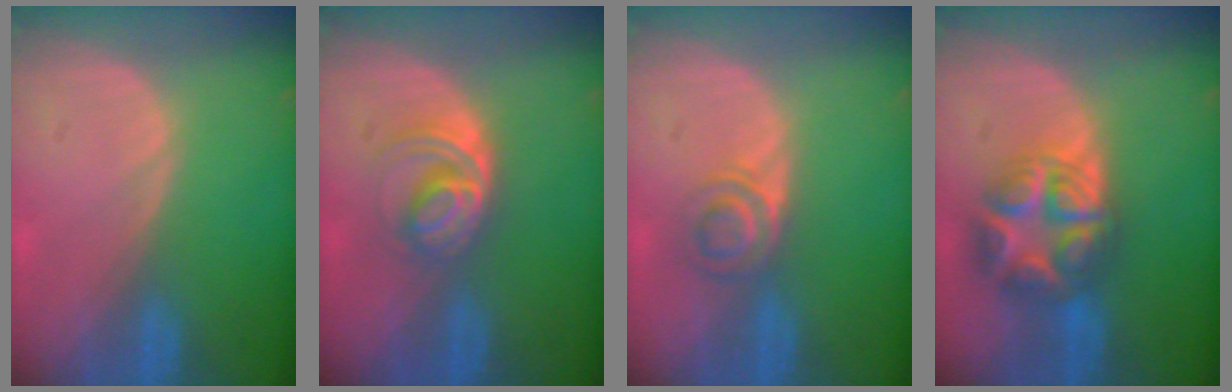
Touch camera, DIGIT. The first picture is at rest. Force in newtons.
{"total": 5.9, "press": 5.2, "slide": 2.7}
{"total": 3.8, "press": 3.6, "slide": 0.9}
{"total": 8.6, "press": 8.5, "slide": 0.7}